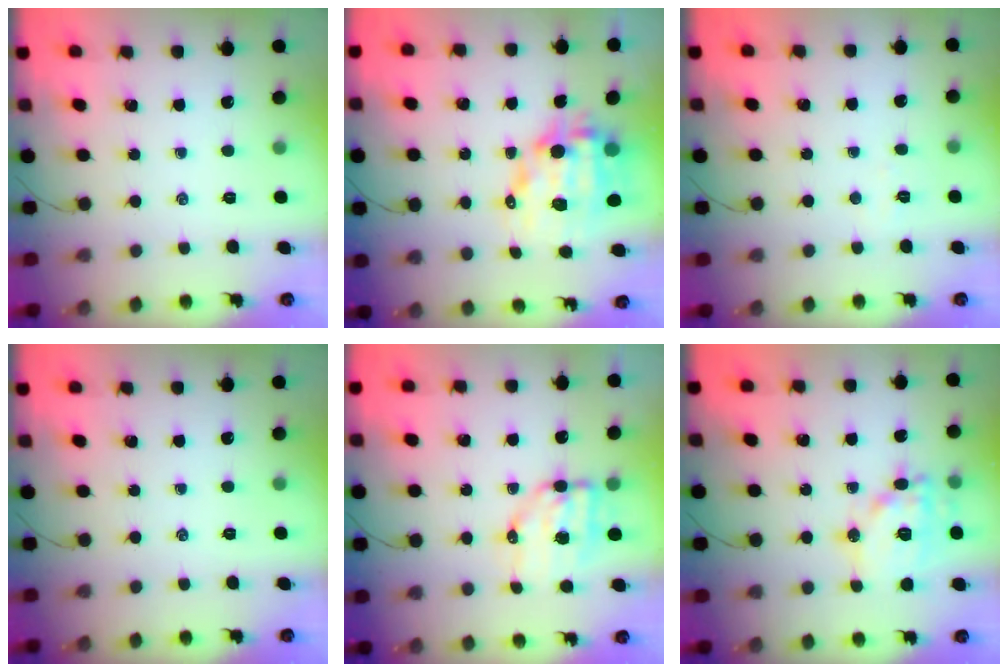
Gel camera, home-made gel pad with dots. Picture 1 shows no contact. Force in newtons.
{"total": 12.4, "press": 12.1, "slide": 2.9}
{"total": 2.4, "press": 2.3, "slide": 0.6}
{"total": 0.0}
{"total": 6.9, "press": 6.7, "slide": 1.6}
{"total": 15.1, "press": 15.0, "slide": 1.3}